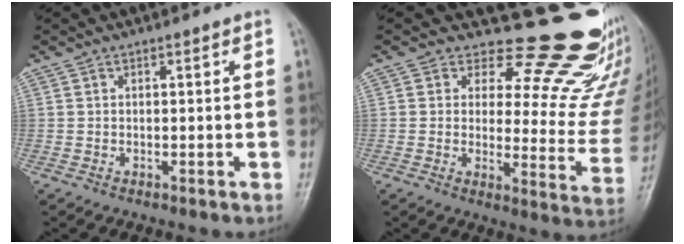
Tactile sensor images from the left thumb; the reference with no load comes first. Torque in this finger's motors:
{"motor_torque": [0.24, 0.14, -0.02, 0.03, -0.14]}